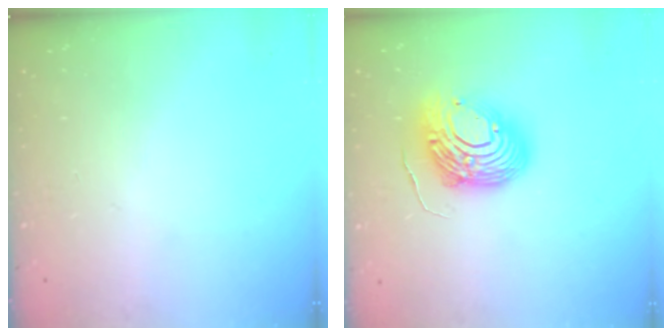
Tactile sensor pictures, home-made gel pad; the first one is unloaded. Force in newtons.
{"total": 14.4, "press": 14.4, "slide": 1.1}